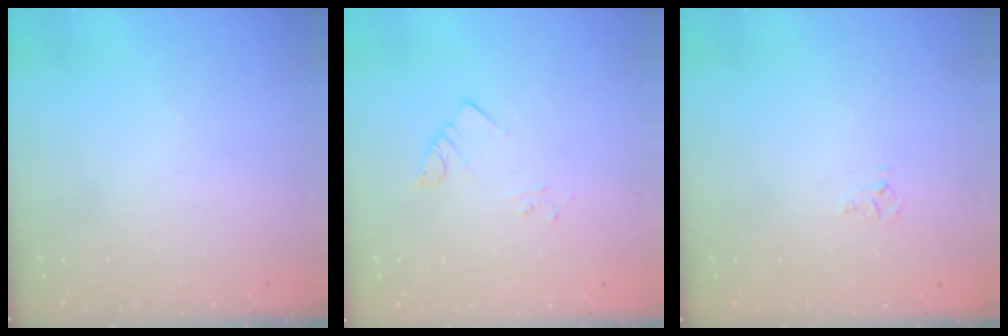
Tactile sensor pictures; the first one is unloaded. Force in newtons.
{"total": 2.2, "press": 2.2, "slide": 0.2}
{"total": 3.8, "press": 3.8, "slide": 0.4}